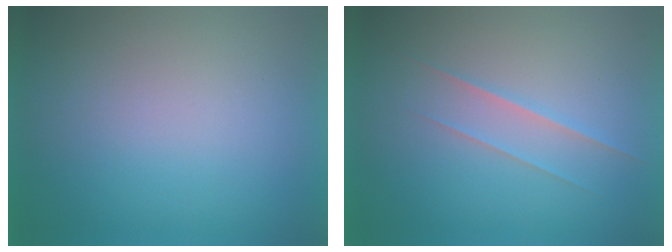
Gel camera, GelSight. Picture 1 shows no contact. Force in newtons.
{"total": 1.5}